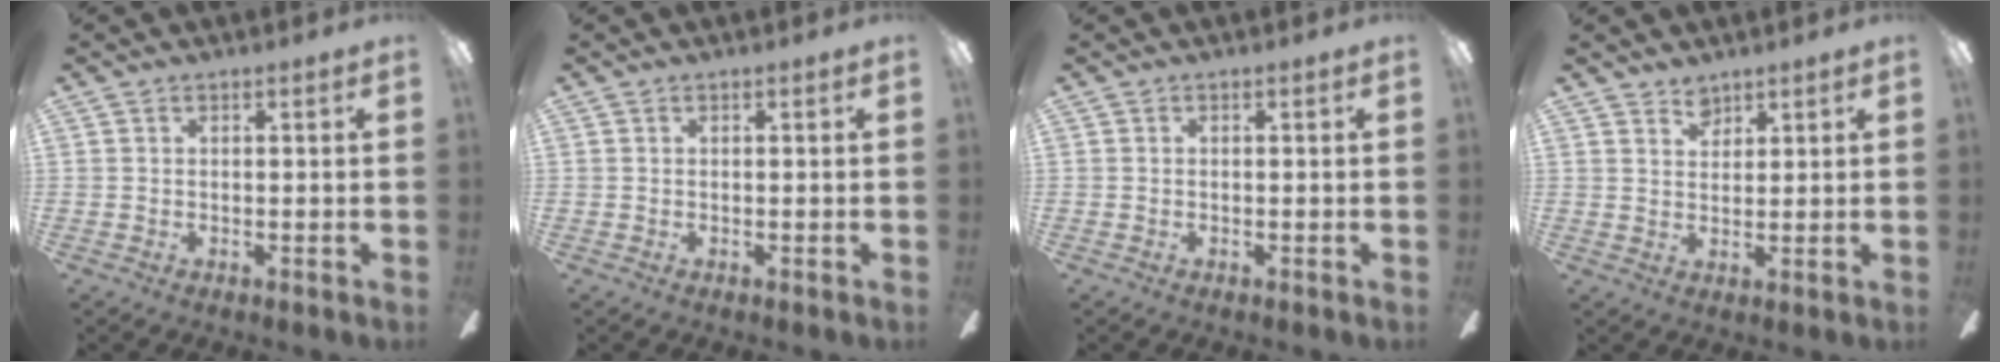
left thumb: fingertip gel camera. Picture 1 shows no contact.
{"total": 0.0}
{"total": 0.0}
{"total": 3.4, "force": [2.9, 1.6, 0.5], "torque": [0.001, -0.016, 0.053]}